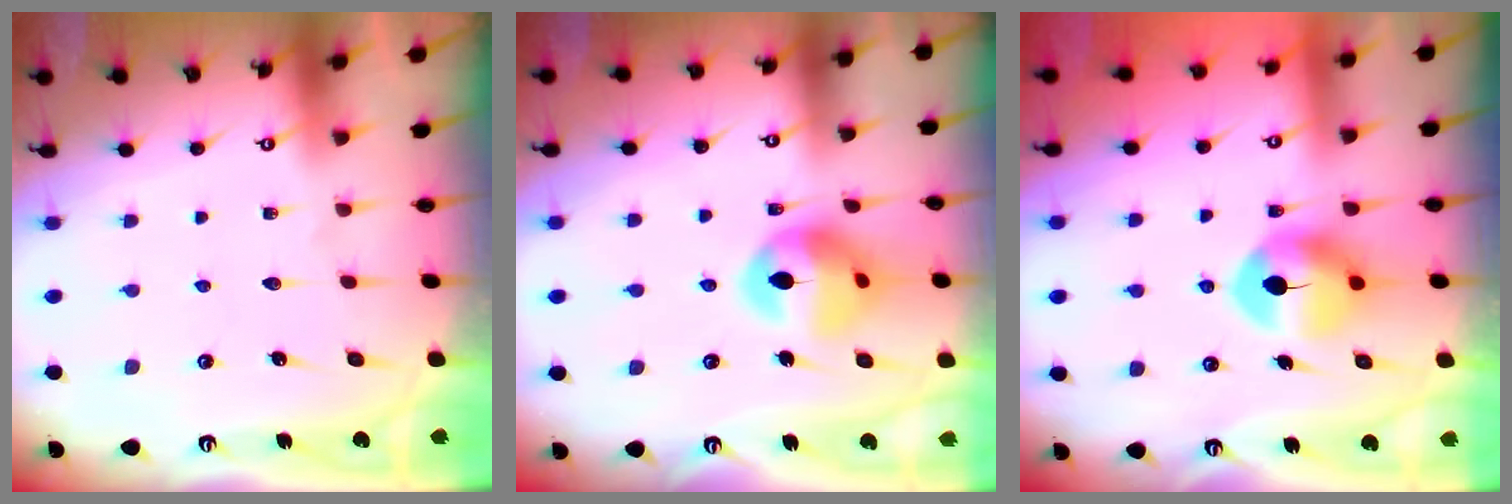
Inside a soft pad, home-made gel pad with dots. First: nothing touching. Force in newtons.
{"total": 15.4, "press": 15.3, "slide": 2.0}
{"total": 9.7, "press": 9.7, "slide": 0.8}